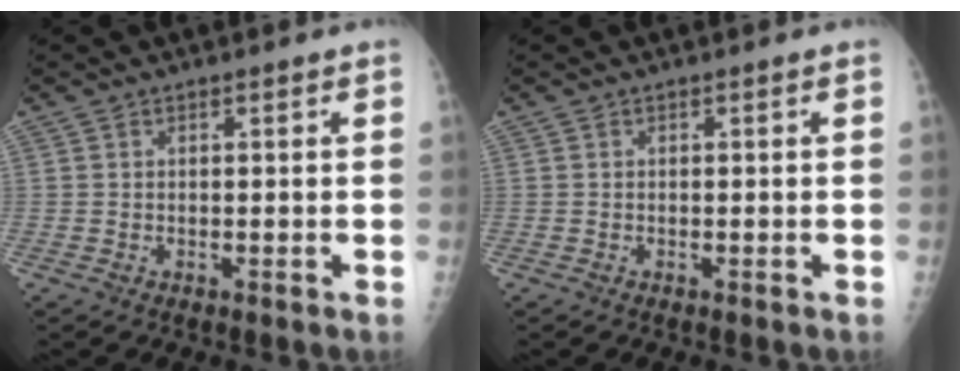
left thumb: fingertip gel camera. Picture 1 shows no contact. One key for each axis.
{"total": 0.0}